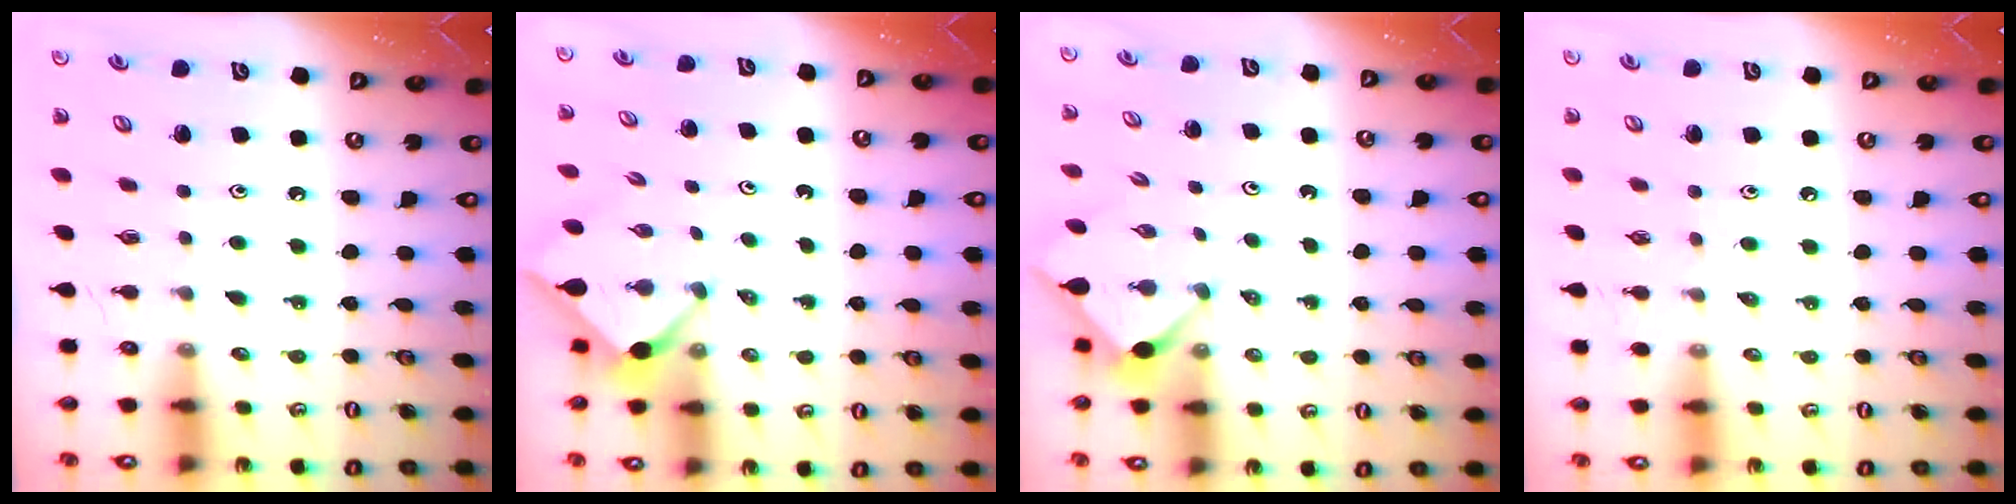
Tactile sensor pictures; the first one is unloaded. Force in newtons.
{"total": 2.5, "press": 2.5, "slide": 0.3}
{"total": 2.9, "press": 2.9, "slide": 0.3}
{"total": 2.4, "press": 2.4, "slide": 0.5}